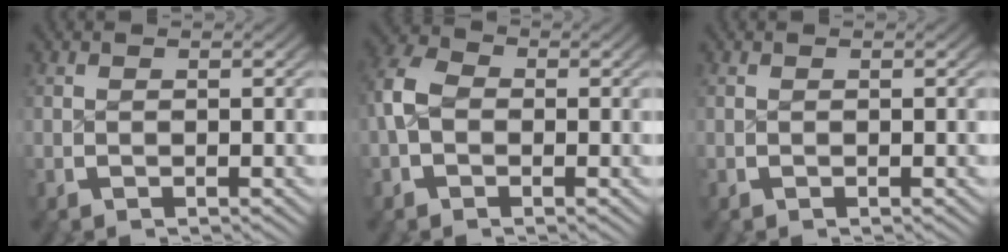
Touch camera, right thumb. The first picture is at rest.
{"total": 3.6, "force": [-0.2, 2.9, 2.3], "torque": [-0.060, -0.009, -0.004]}
{"total": 0.0}